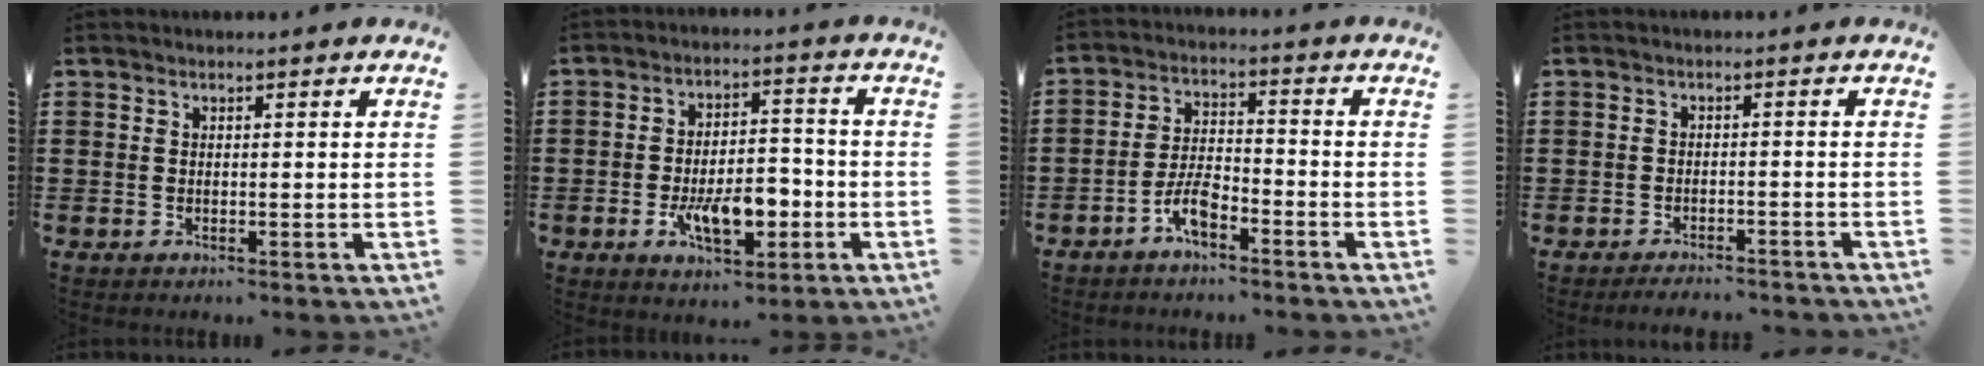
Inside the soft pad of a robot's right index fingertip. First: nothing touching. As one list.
[{"total": 9.0, "force": [-3.0, 4.6, 7.1], "torque": [-0.118, 0.002, -0.053]}, {"total": 5.5, "force": [-3.5, 2.0, 3.7], "torque": [-0.090, 0.005, -0.073]}, {"total": 2.2, "force": [-2.2, 0.1, 0.1], "torque": [-0.006, 0.003, -0.045]}]